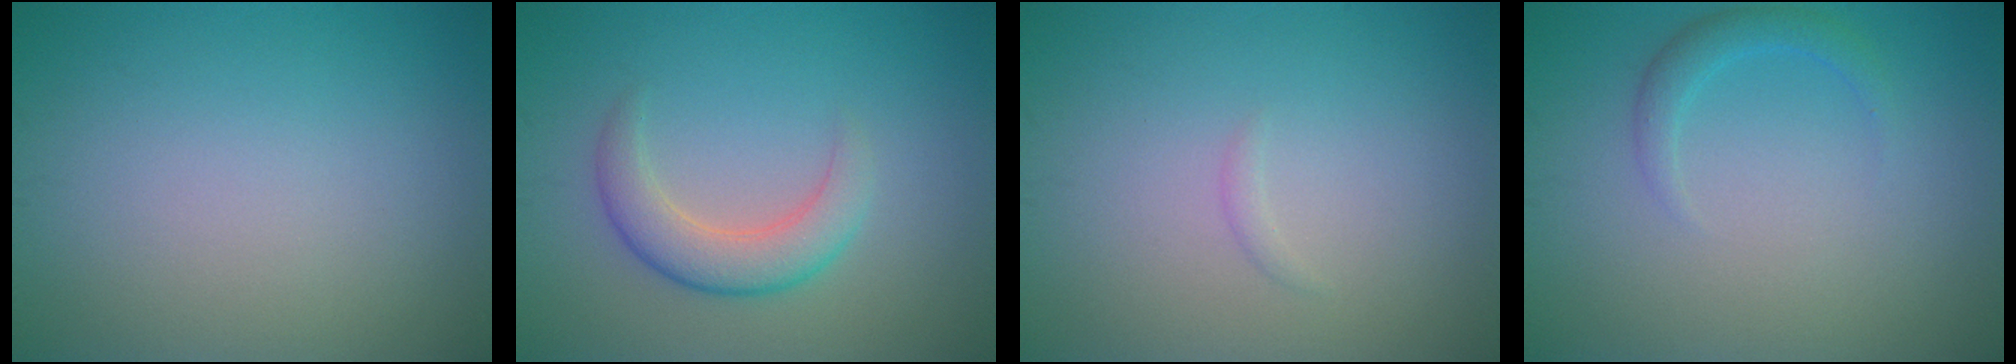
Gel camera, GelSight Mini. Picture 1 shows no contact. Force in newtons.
{"total": 3.7, "press": 3.7, "slide": 0.3}
{"total": 0.5, "press": 0.5, "slide": 0.0}
{"total": 1.7, "press": 1.7, "slide": 0.2}